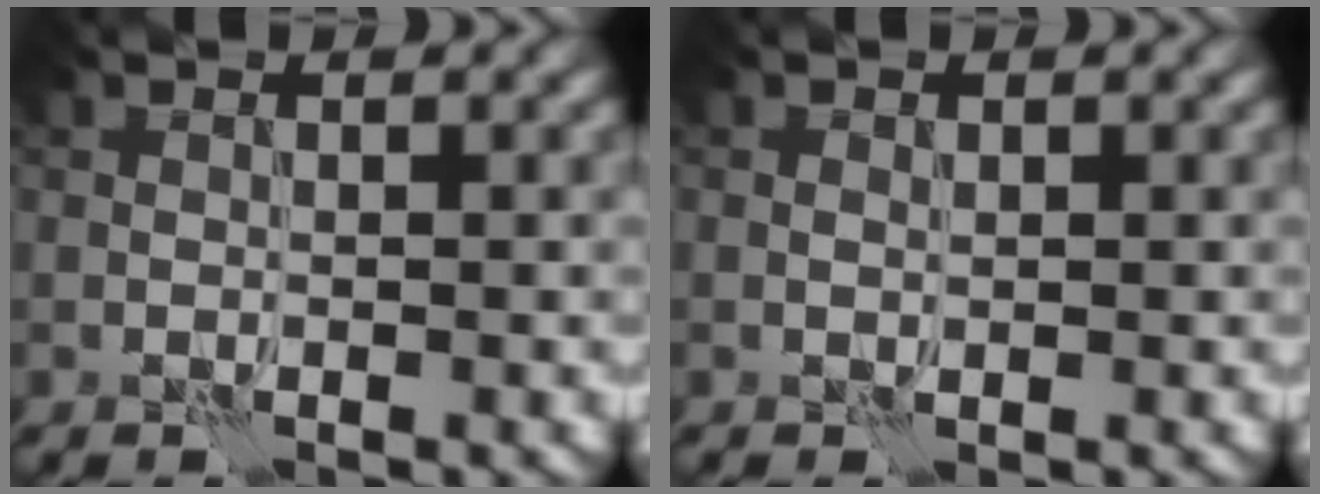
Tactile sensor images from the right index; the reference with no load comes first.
{"total": 0.5, "force": [0.1, 0.4, 0.3], "torque": [-0.005, 0.001, 0.001]}